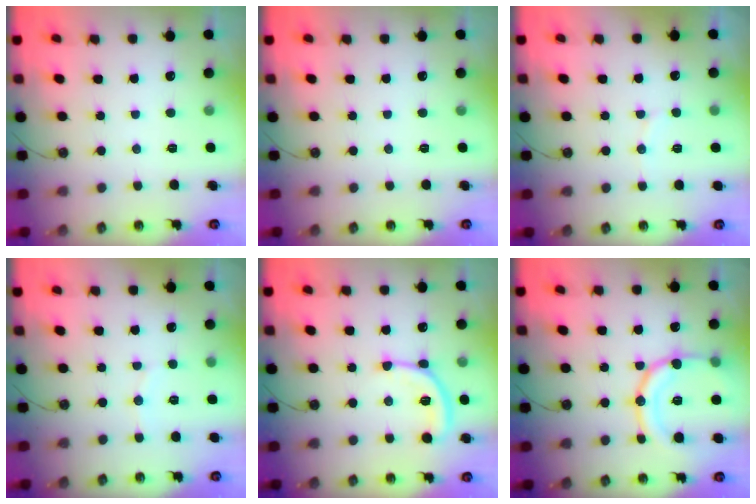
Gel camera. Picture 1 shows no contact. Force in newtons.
{"total": 0.0}
{"total": 4.5, "press": 4.3, "slide": 1.4}
{"total": 3.8, "press": 3.6, "slide": 1.0}
{"total": 10.7, "press": 10.7, "slide": 0.7}
{"total": 17.8, "press": 17.6, "slide": 3.2}